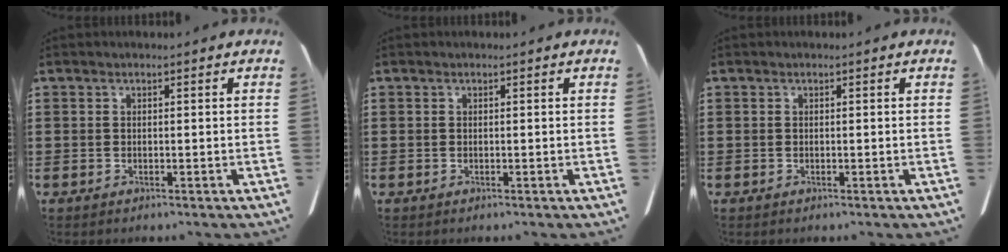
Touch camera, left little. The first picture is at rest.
{"total": 0.0}
{"total": 0.0}